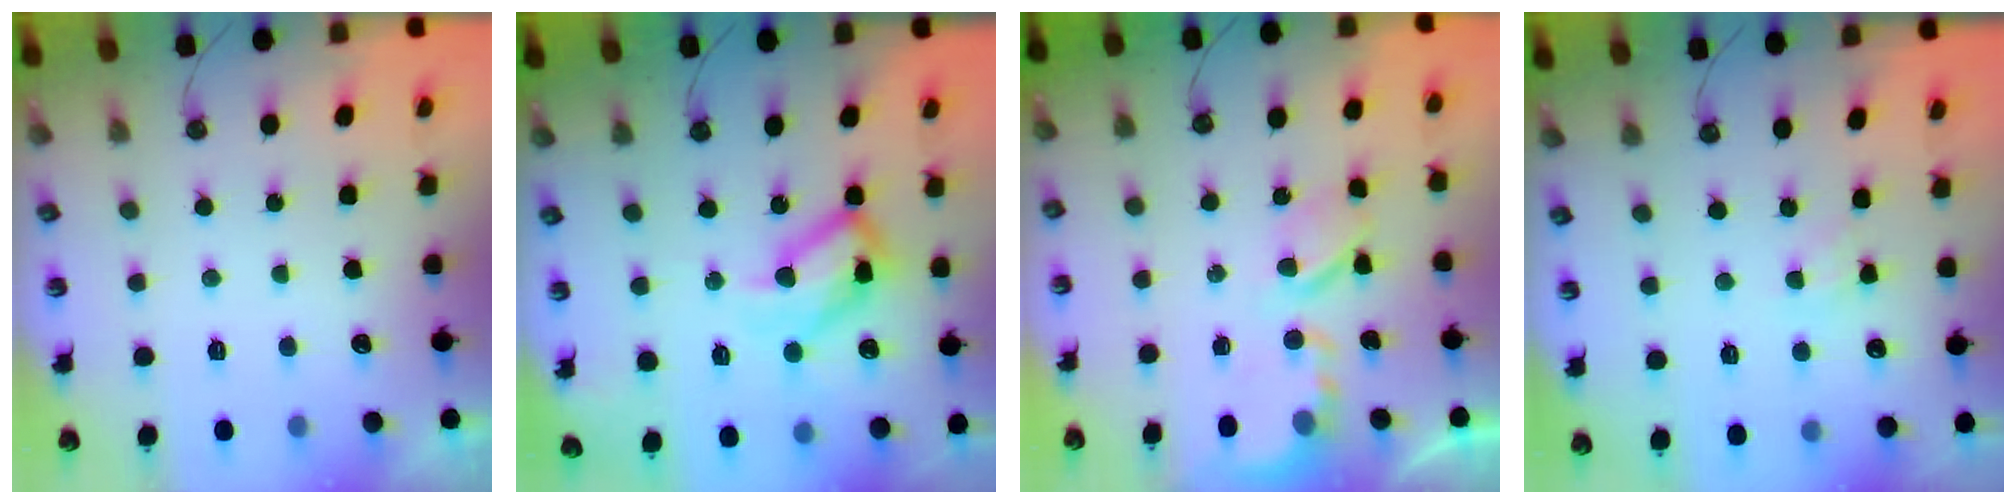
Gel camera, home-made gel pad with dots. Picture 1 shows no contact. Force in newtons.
{"total": 18.4, "press": 18.3, "slide": 1.7}
{"total": 7.0, "press": 7.0, "slide": 0.3}
{"total": 1.8, "press": 1.8, "slide": 0.2}